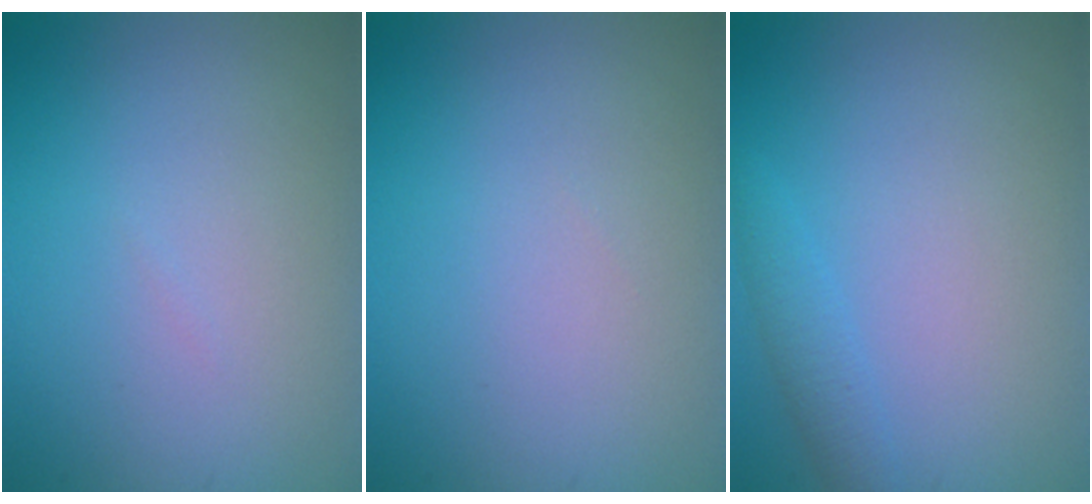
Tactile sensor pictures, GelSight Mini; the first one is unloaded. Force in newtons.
{"total": 0.0}
{"total": 1.6, "press": 1.6, "slide": 0.1}